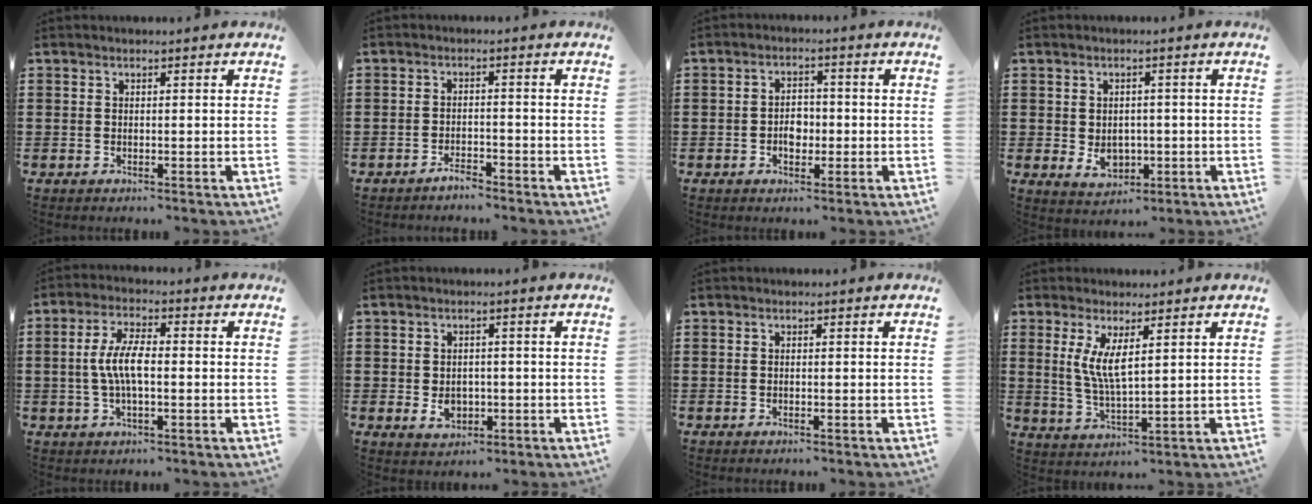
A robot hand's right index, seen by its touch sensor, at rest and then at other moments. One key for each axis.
{"total": 2.1, "fx": -2.0, "fy": 0.4, "fz": 0.6, "tx": -0.015, "ty": 0.002, "tz": -0.040}
{"total": 3.4, "fx": -0.7, "fy": 2.4, "fz": 2.4, "tx": -0.039, "ty": 0.001, "tz": -0.016}
{"total": 3.6, "fx": -0.5, "fy": 2.8, "fz": 2.3, "tx": -0.032, "ty": -0.001, "tz": -0.015}
{"total": 6.7, "fx": -0.4, "fy": 2.5, "fz": 6.2, "tx": -0.140, "ty": -0.003, "tz": -0.016}
{"total": 3.2, "fx": -0.6, "fy": 2.5, "fz": 2.0, "tx": -0.033, "ty": 0.000, "tz": -0.015}
{"total": 0.0}
{"total": 5.5, "fx": 1.8, "fy": 1.5, "fz": 4.9, "tx": -0.103, "ty": -0.001, "tz": 0.033}